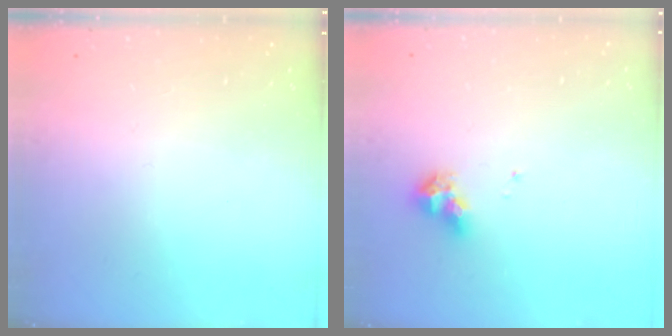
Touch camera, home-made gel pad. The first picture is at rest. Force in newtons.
{"total": 7.0, "press": 6.9, "slide": 1.0}